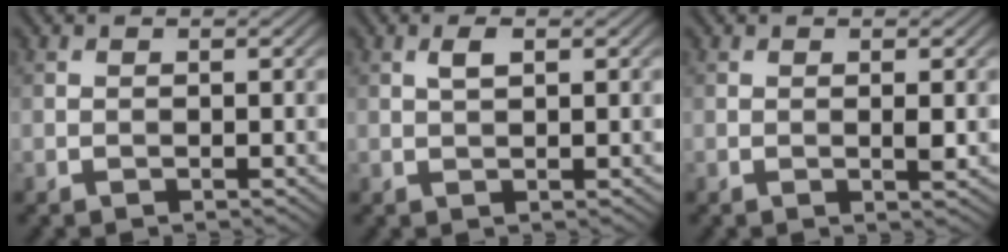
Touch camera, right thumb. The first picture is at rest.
{"total": 1.7, "force": [0.7, 0.5, 1.4], "torque": [-0.031, 0.002, 0.012]}
{"total": 1.1, "force": [0.2, 0.1, 1.1], "torque": [-0.023, -0.001, 0.001]}